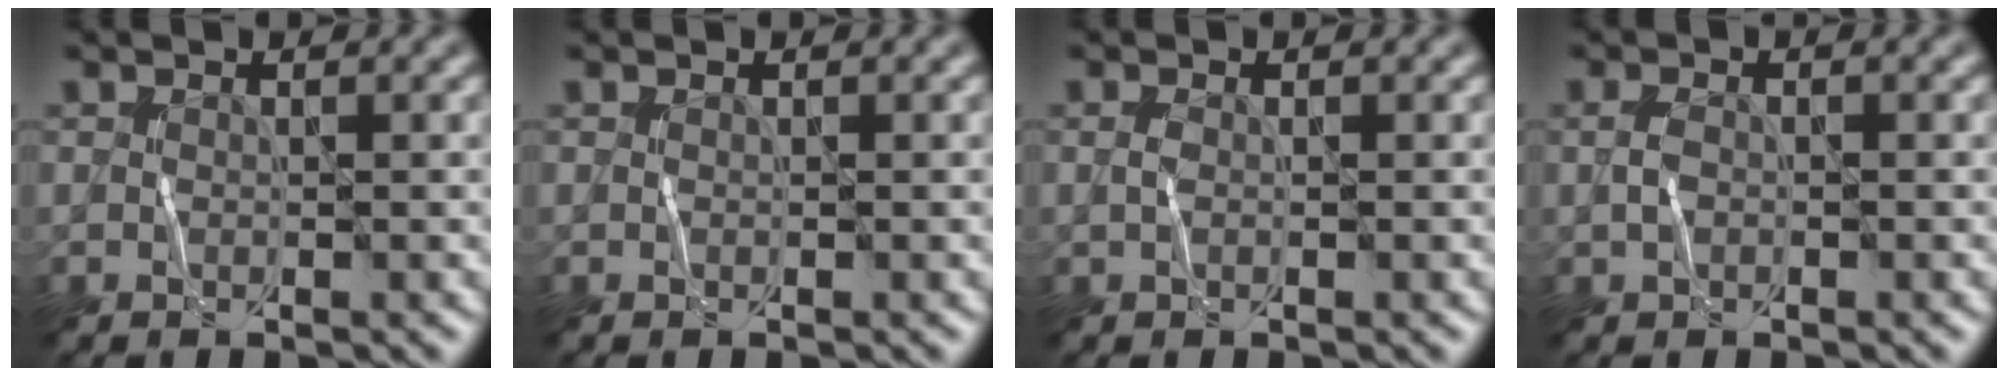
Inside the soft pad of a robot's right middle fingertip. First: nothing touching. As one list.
[{"total": 0.0}, {"total": 0.7, "force": [0.0, 0.3, 0.6], "torque": [-0.016, 0.000, 0.000]}, {"total": 1.3, "force": [-0.1, 0.8, 1.0], "torque": [-0.023, 0.003, -0.006]}]